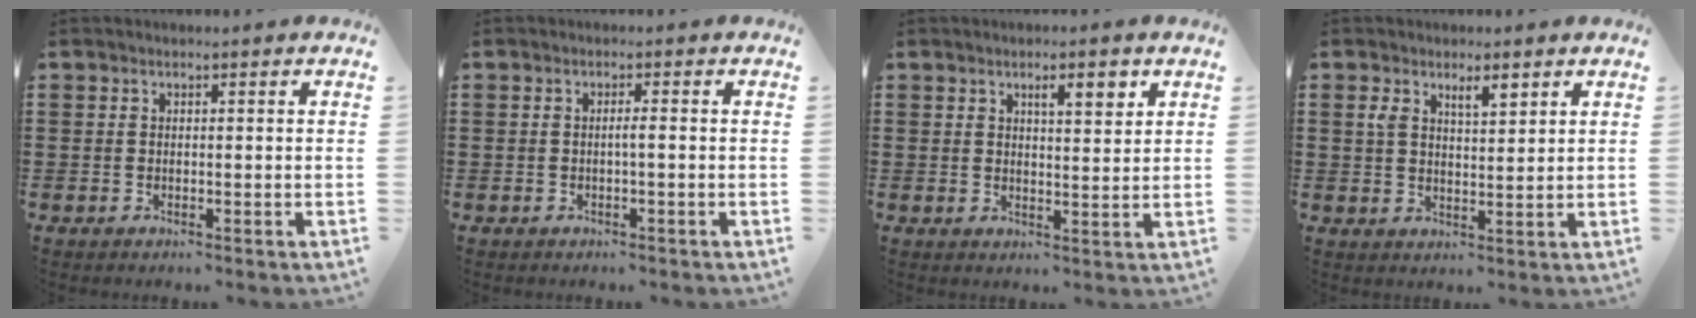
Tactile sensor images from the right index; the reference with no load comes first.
{"total": 1.2, "force": [-0.4, -0.1, 1.1], "torque": [-0.021, -0.003, -0.008]}
{"total": 3.8, "force": [1.9, 1.0, 3.2], "torque": [-0.050, 0.001, 0.027]}
{"total": 4.0, "force": [2.3, 1.5, 2.9], "torque": [-0.055, 0.003, 0.038]}